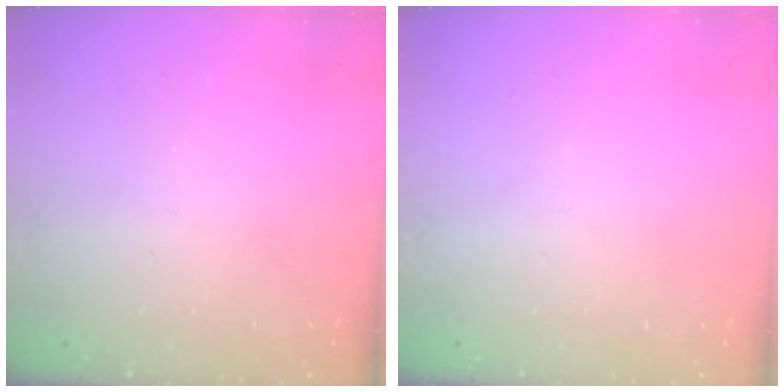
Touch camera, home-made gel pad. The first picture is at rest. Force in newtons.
{"total": 0.0}